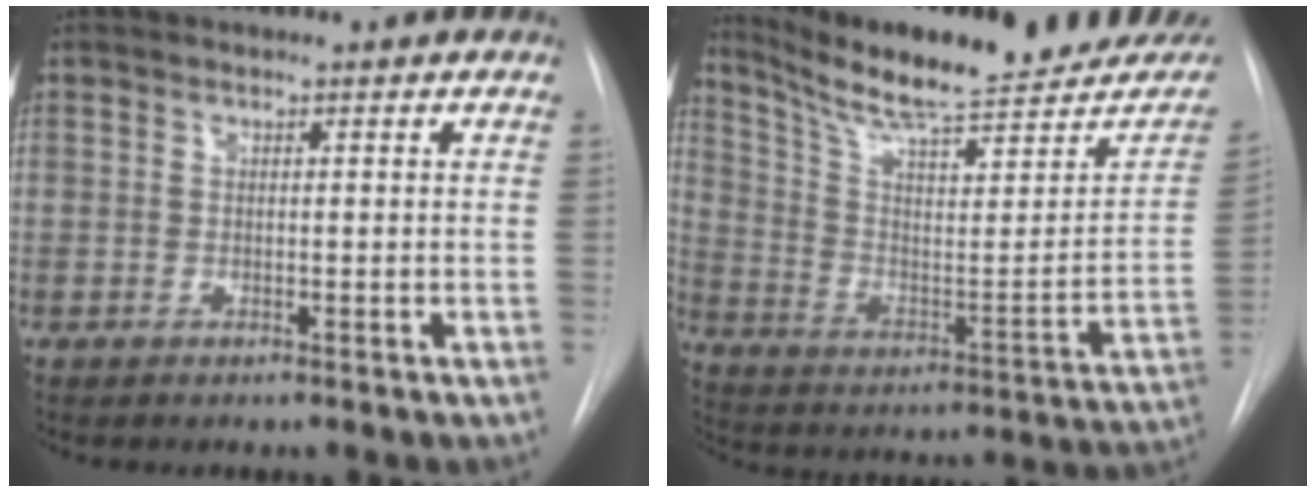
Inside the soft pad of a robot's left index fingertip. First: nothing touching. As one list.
[{"total": 23.7, "force": [20.8, 3.1, 10.9], "torque": [-0.174, -0.051, 0.300]}]